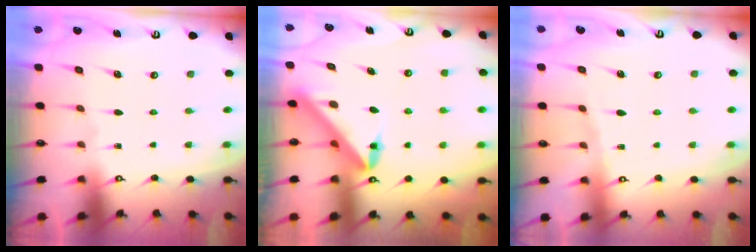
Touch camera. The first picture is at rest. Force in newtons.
{"total": 4.2, "press": 4.2, "slide": 0.2}
{"total": 3.3, "press": 3.3, "slide": 0.6}